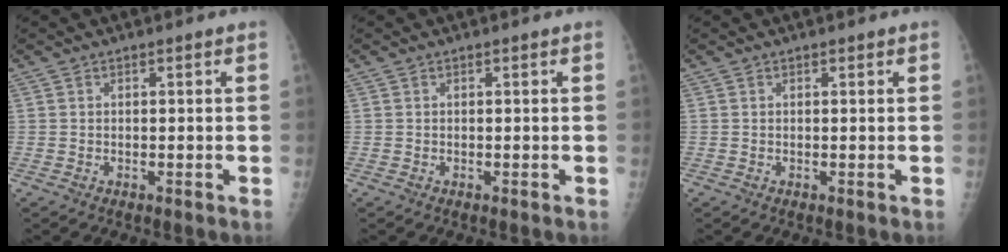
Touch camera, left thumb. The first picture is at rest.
{"total": 0.0}
{"total": 0.0}